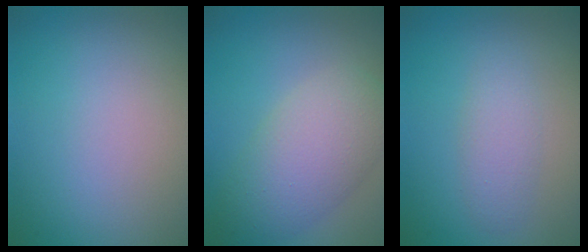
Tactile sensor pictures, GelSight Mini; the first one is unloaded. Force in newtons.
{"total": 5.8, "press": 5.7, "slide": 0.3}
{"total": 2.0, "press": 2.0, "slide": 0.1}